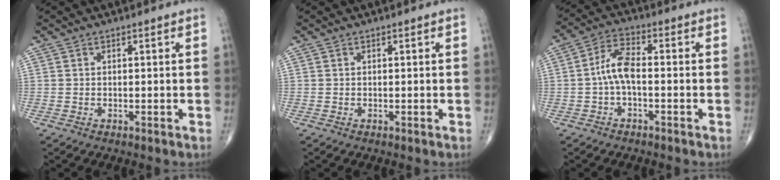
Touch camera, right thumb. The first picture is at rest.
{"total": 0.0}
{"total": 6.1, "force": [-0.9, 2.6, 5.4], "torque": [-0.110, 0.024, -0.027]}